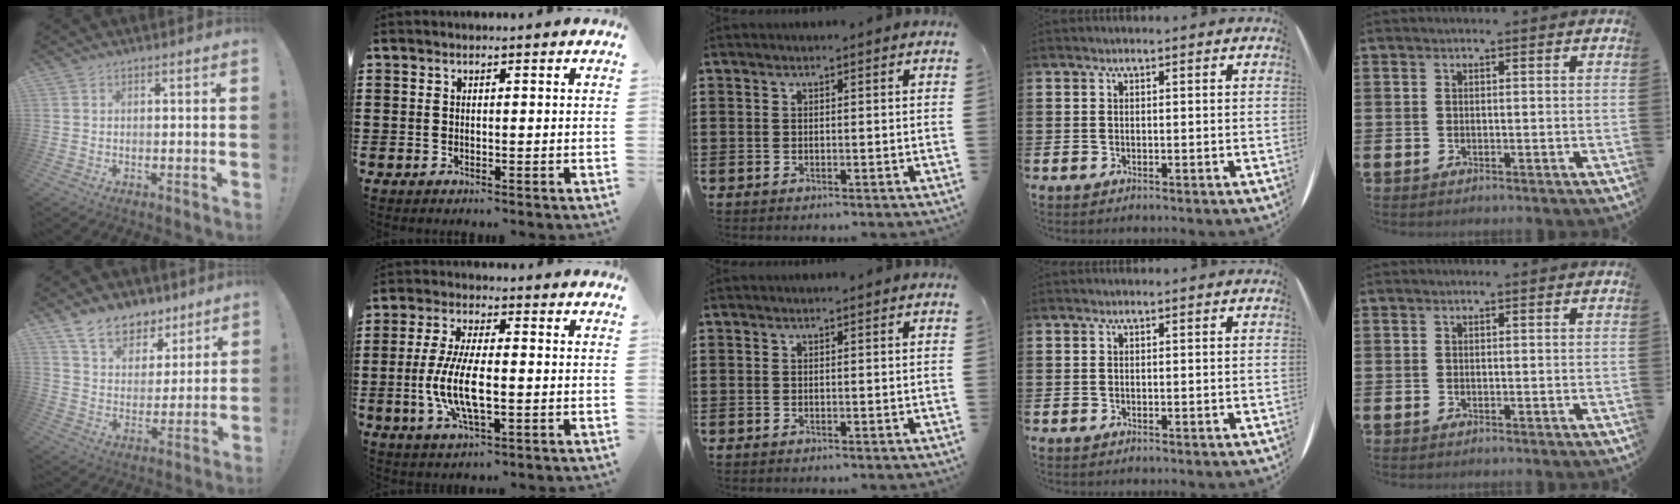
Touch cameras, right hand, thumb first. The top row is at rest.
{"thumb": {"total": 11.3, "force": [8.8, 6.3, 3.3], "torque": [-0.061, -0.061, 0.168]}, "index": {"total": 9.0, "force": [-1.9, 3.1, 8.2], "torque": [-0.180, -0.011, -0.039]}}